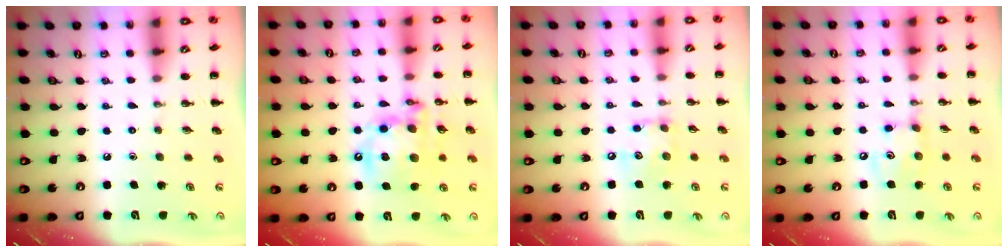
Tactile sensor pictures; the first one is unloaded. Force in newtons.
{"total": 15.8, "press": 15.4, "slide": 3.5}
{"total": 9.0, "press": 9.0, "slide": 0.6}
{"total": 7.0, "press": 6.9, "slide": 0.9}